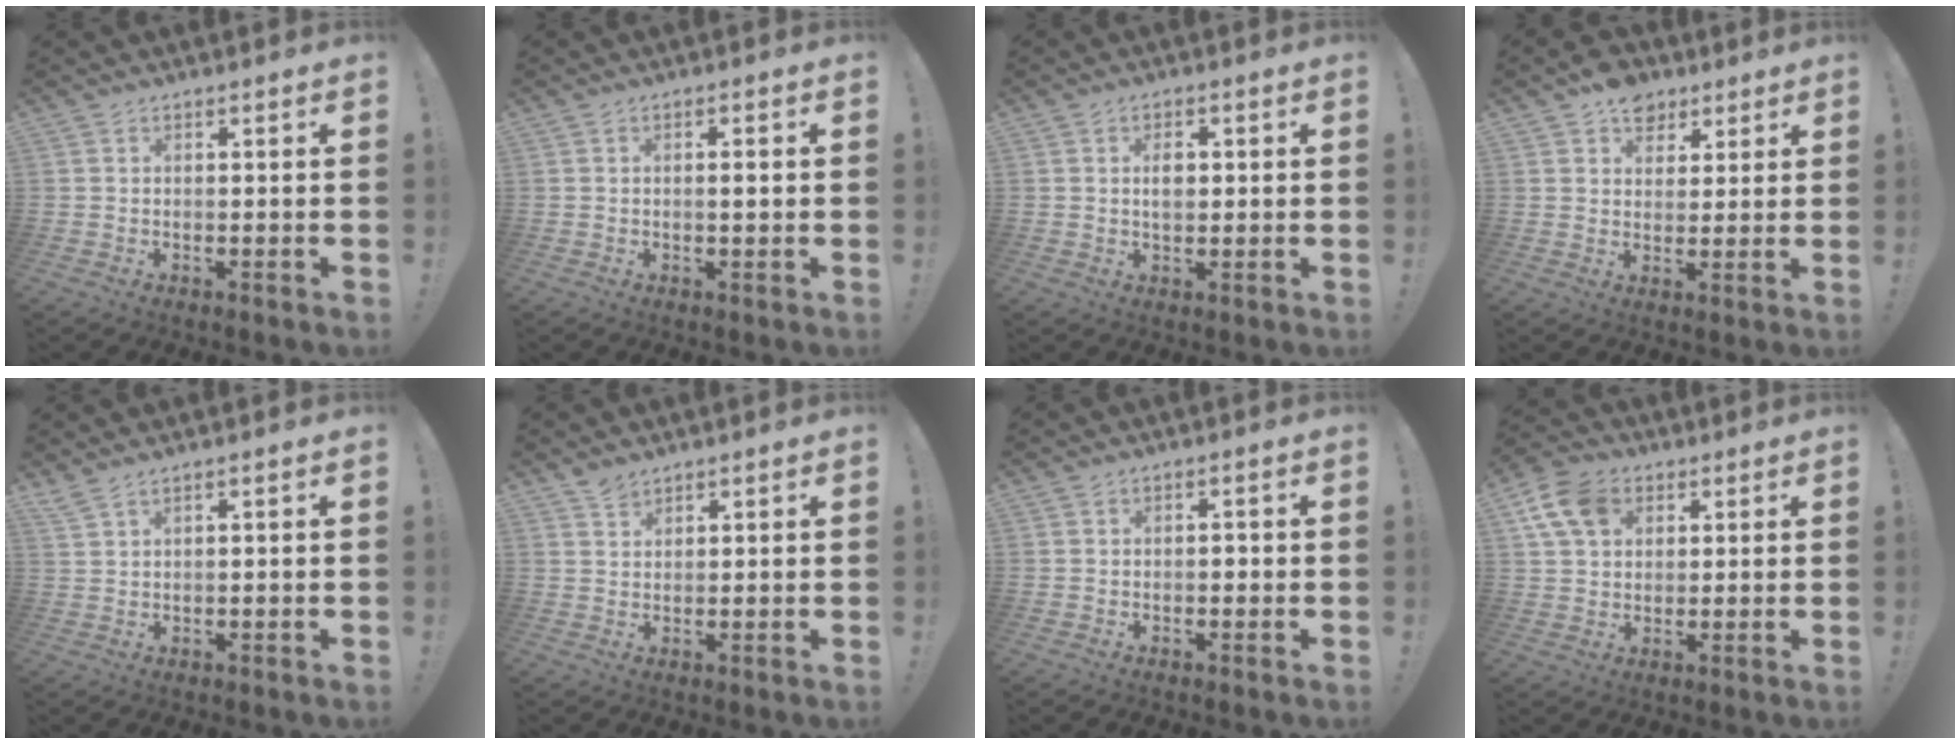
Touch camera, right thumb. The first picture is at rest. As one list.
[{"total": 1.8, "force": [-0.1, 0.2, 1.8], "torque": [-0.019, -0.003, -0.007]}, {"total": 4.1, "force": [0.6, 2.7, 3.1], "torque": [-0.041, 0.000, 0.004]}, {"total": 8.3, "force": [4.8, 6.2, 2.6], "torque": [-0.026, -0.027, 0.093]}, {"total": 2.6, "force": [2.0, 0.0, 1.7], "torque": [-0.035, -0.009, 0.037]}, {"total": 2.8, "force": [2.6, 1.1, 0.6], "torque": [0.001, -0.019, 0.046]}, {"total": 1.3, "force": [-0.6, 0.9, 0.7], "torque": [-0.014, 0.006, -0.012]}, {"total": 11.4, "force": [4.6, 8.3, 6.2], "torque": [-0.116, -0.003, 0.094]}]